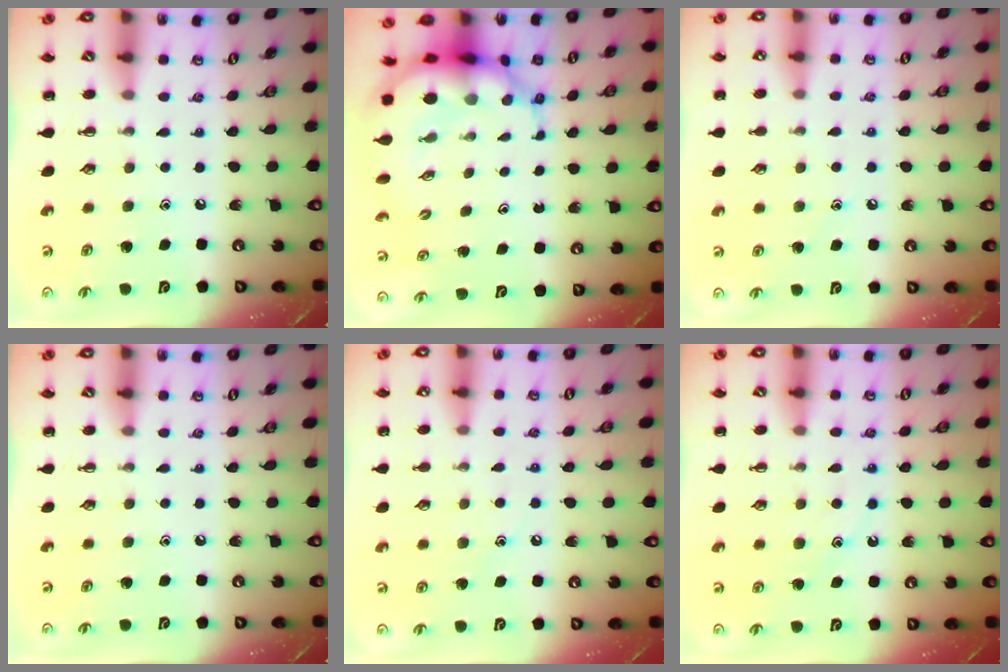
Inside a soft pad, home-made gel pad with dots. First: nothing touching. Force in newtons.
{"total": 8.4, "press": 8.0, "slide": 2.6}
{"total": 6.1, "press": 5.8, "slide": 1.8}
{"total": 0.0}
{"total": 6.6, "press": 6.4, "slide": 1.6}
{"total": 11.7, "press": 11.6, "slide": 1.0}